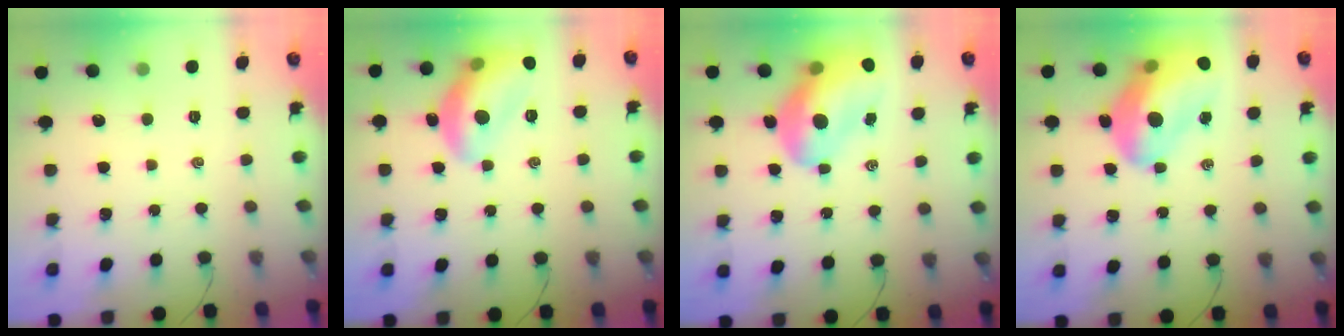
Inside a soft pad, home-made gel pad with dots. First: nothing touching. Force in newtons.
{"total": 14.6, "press": 14.5, "slide": 1.5}
{"total": 15.4, "press": 14.7, "slide": 4.4}
{"total": 19.3, "press": 18.6, "slide": 5.0}